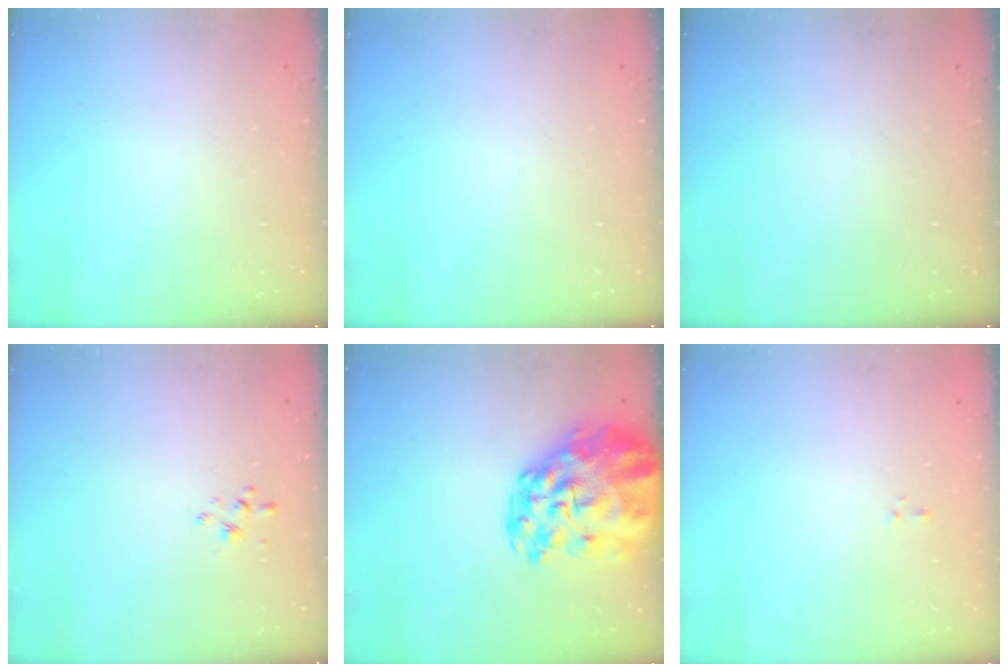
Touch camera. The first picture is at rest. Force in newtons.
{"total": 0.0}
{"total": 0.0}
{"total": 2.1, "press": 1.9, "slide": 0.8}
{"total": 20.6, "press": 19.4, "slide": 6.8}
{"total": 0.8, "press": 0.6, "slide": 0.5}